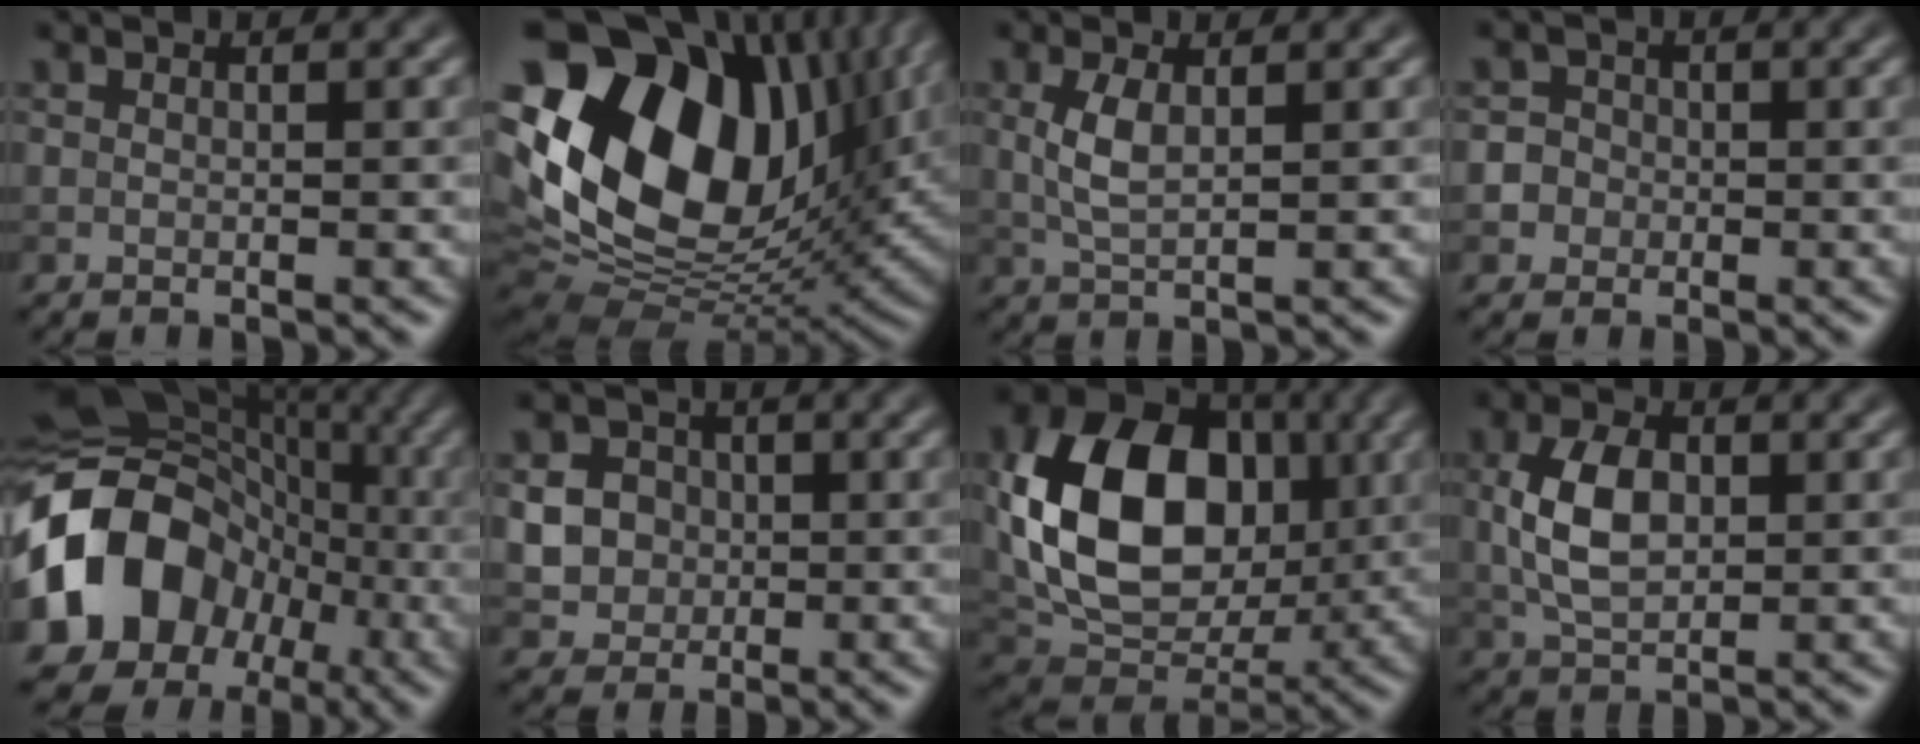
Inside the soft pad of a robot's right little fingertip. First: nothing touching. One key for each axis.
{"total": 19.9, "fx": 5.1, "fy": 13.1, "fz": 14.1, "tx": -0.282, "ty": 0.009, "tz": 0.097}
{"total": 2.7, "fx": 0.6, "fy": 1.0, "fz": 2.4, "tx": -0.059, "ty": 0.002, "tz": 0.013}
{"total": 3.7, "fx": -0.5, "fy": 3.5, "fz": 1.0, "tx": 0.013, "ty": 0.020, "tz": -0.030}
{"total": 13.7, "fx": -3.3, "fy": 11.3, "fz": 7.1, "tx": -0.138, "ty": -0.007, "tz": -0.070}
{"total": 4.1, "fx": 0.0, "fy": 3.8, "fz": 1.4, "tx": -0.014, "ty": 0.009, "tz": -0.004}
{"total": 13.1, "fx": 1.4, "fy": 9.7, "fz": 8.8, "tx": -0.164, "ty": -0.001, "tz": 0.028}
{"total": 5.3, "fx": 0.4, "fy": 3.2, "fz": 4.2, "tx": -0.091, "ty": 0.003, "tz": 0.008}